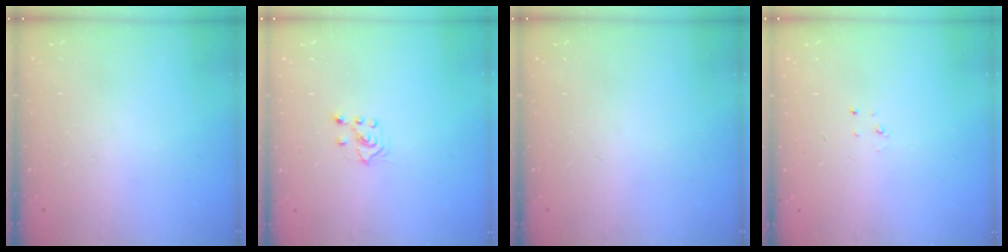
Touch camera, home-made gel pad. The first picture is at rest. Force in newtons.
{"total": 3.0, "press": 2.9, "slide": 0.7}
{"total": 0.0}
{"total": 2.3, "press": 2.3, "slide": 0.3}